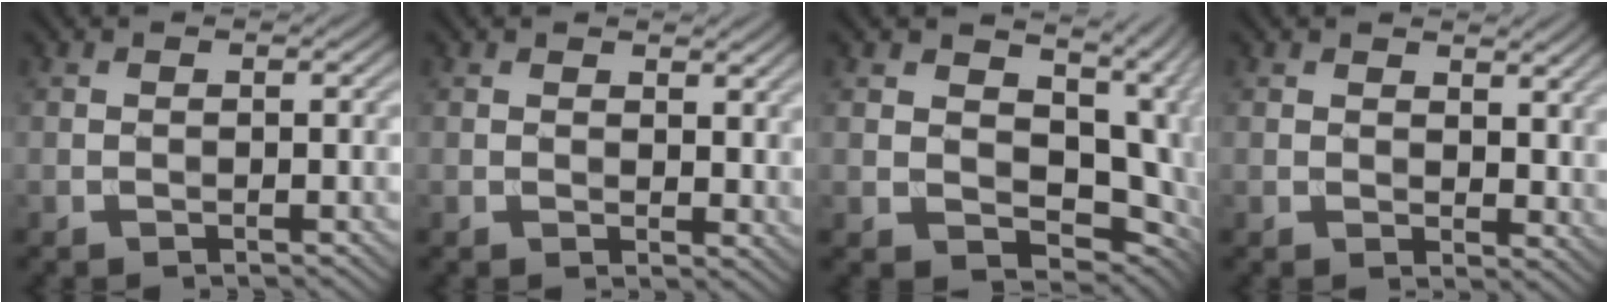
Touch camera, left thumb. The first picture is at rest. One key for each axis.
{"total": 2.5, "fx": 1.6, "fy": 1.5, "fz": 1.3, "tx": -0.022, "ty": -0.003, "tz": 0.030}
{"total": 13.1, "fx": 0.4, "fy": 8.7, "fz": 9.8, "tx": -0.132, "ty": -0.022, "tz": 0.020}
{"total": 4.2, "fx": 2.6, "fy": 2.6, "fz": 2.1, "tx": -0.043, "ty": -0.006, "tz": 0.047}